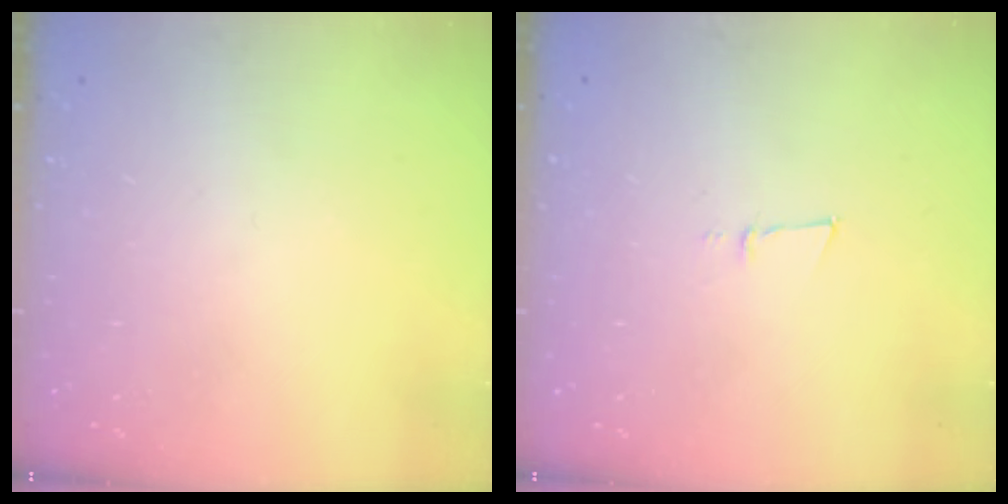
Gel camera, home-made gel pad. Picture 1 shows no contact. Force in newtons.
{"total": 3.9, "press": 3.8, "slide": 0.9}